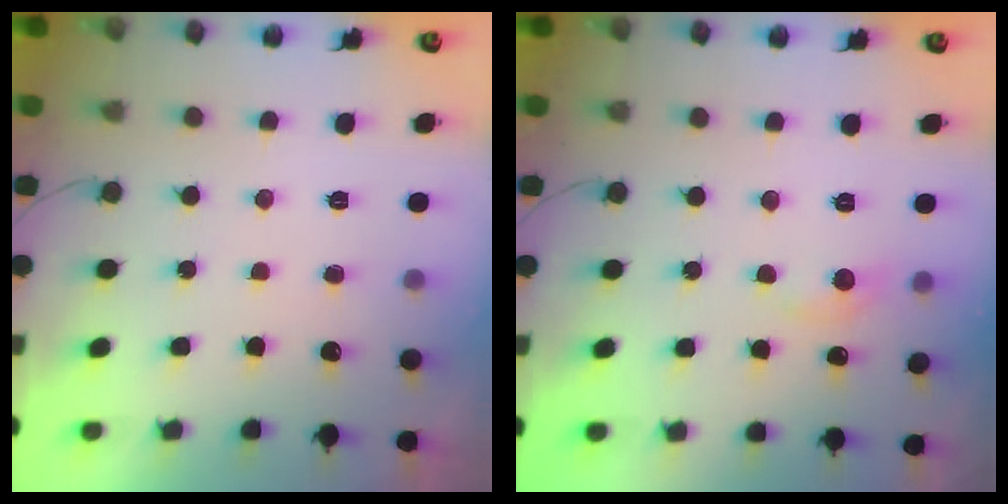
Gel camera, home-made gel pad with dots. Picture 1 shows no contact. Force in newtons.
{"total": 5.9, "press": 5.8, "slide": 0.9}